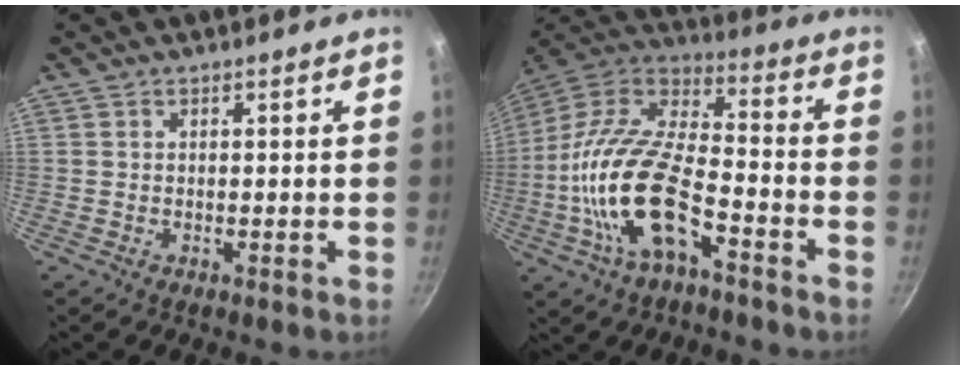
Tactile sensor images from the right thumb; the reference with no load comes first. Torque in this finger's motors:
{"motor_torque": [0.44, 1.49, 2.33, -0.44, 0.72]}